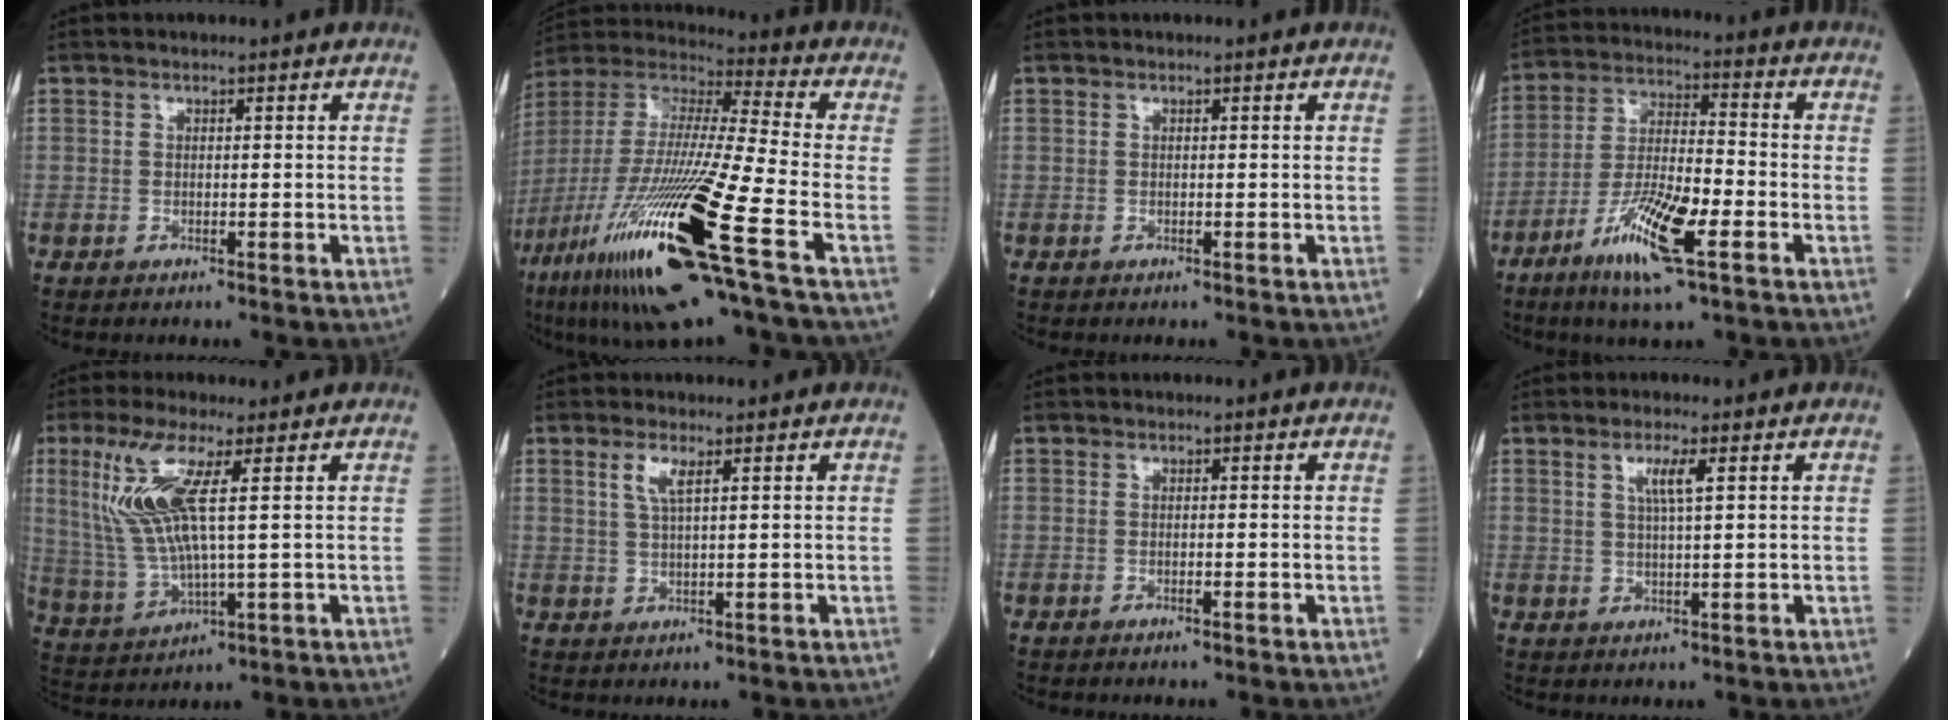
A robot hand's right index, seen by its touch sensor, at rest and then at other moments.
{"total": 26.3, "force": [-11.7, 1.2, 23.6], "torque": [-0.479, -0.066, -0.216]}
{"total": 0.0}
{"total": 12.1, "force": [-6.0, 1.6, 10.3], "torque": [-0.203, -0.017, -0.109]}
{"total": 10.6, "force": [3.3, 1.4, 10.0], "torque": [-0.239, -0.002, 0.071]}
{"total": 3.1, "force": [1.6, 0.4, 2.6], "torque": [-0.061, 0.000, 0.034]}
{"total": 0.0}
{"total": 3.4, "force": [1.5, -0.1, 3.1], "torque": [-0.062, 0.001, 0.029]}